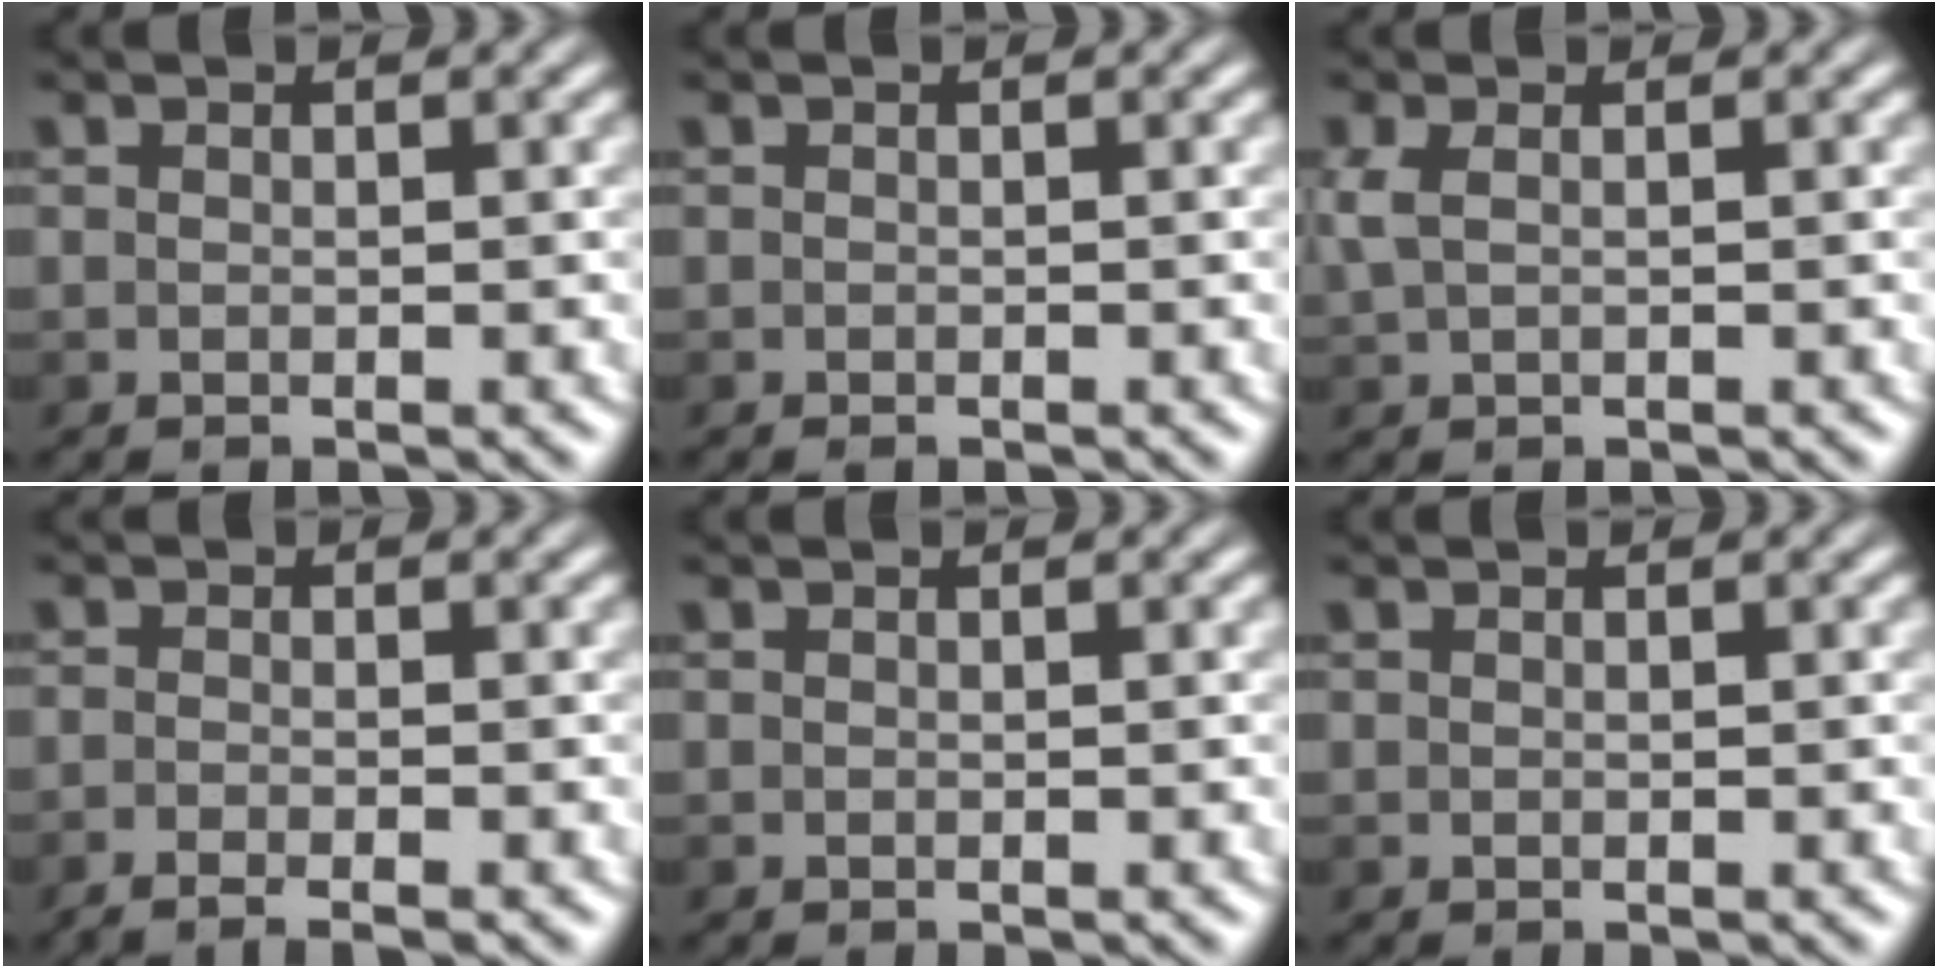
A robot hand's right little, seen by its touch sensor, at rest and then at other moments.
{"total": 0.0}
{"total": 2.8, "force": [0.3, 1.4, 2.4], "torque": [-0.058, 0.005, 0.004]}
{"total": 2.6, "force": [-1.5, 0.6, 2.1], "torque": [-0.042, 0.001, -0.034]}
{"total": 0.0}
{"total": 0.0}